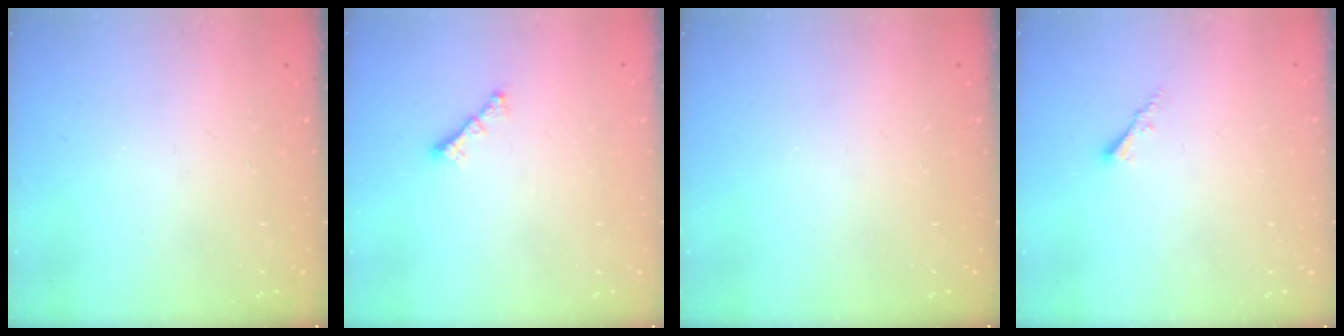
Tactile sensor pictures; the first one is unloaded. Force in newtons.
{"total": 1.8, "press": 1.7, "slide": 0.5}
{"total": 0.0}
{"total": 2.1, "press": 2.1, "slide": 0.3}